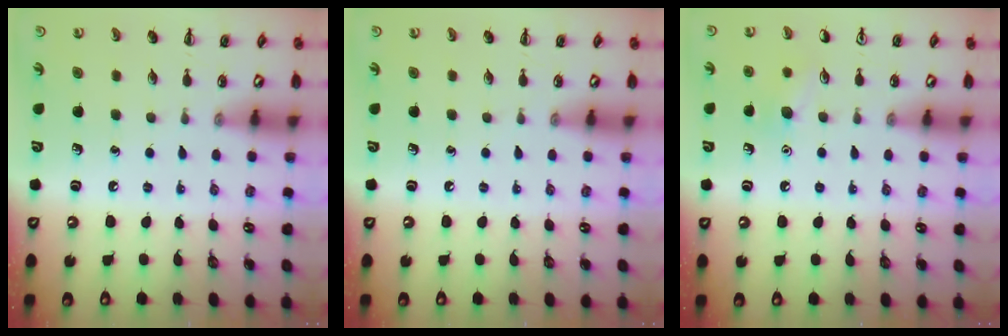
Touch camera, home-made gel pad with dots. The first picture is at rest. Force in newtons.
{"total": 0.0}
{"total": 7.2, "press": 6.9, "slide": 2.0}